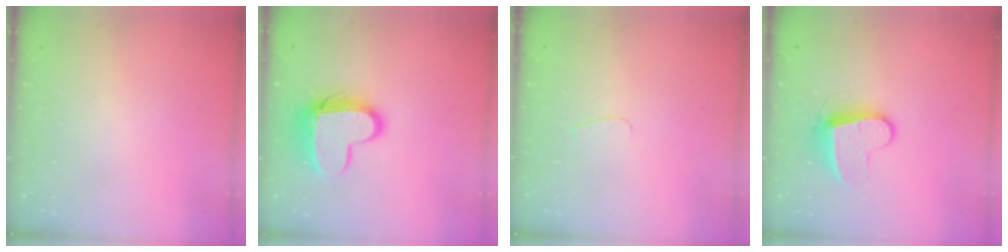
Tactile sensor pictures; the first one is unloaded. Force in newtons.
{"total": 13.2, "press": 13.2, "slide": 1.2}
{"total": 3.6, "press": 3.6, "slide": 0.4}
{"total": 9.6, "press": 9.6, "slide": 0.2}